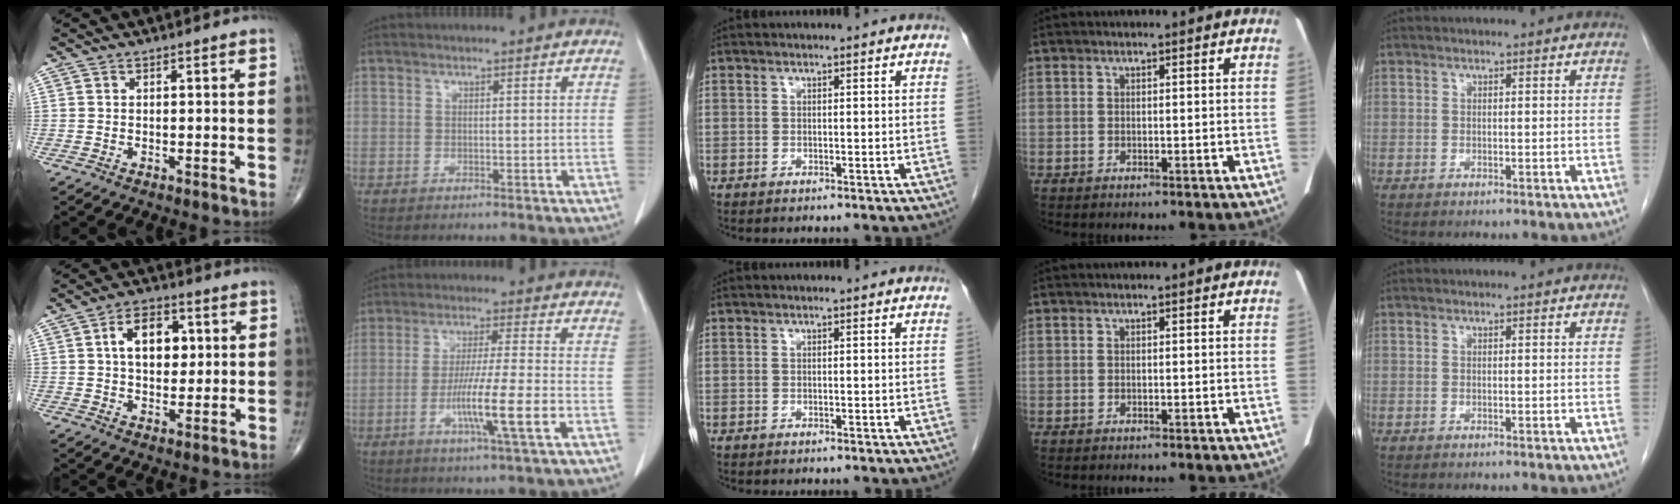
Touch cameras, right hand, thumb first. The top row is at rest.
{"thumb": {"total": 9.9, "force": [2.2, 6.3, 7.4], "torque": [-0.092, 0.004, 0.034]}, "index": {"total": 9.8, "force": [-3.0, -0.6, 9.3], "torque": [-0.167, -0.013, -0.056]}}